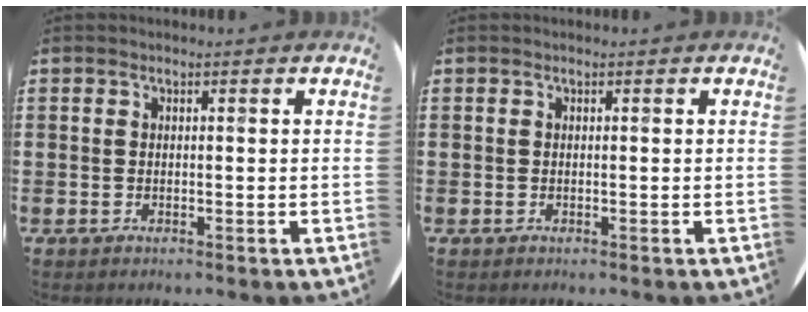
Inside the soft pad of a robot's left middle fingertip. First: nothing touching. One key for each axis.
{"total": 0.0}